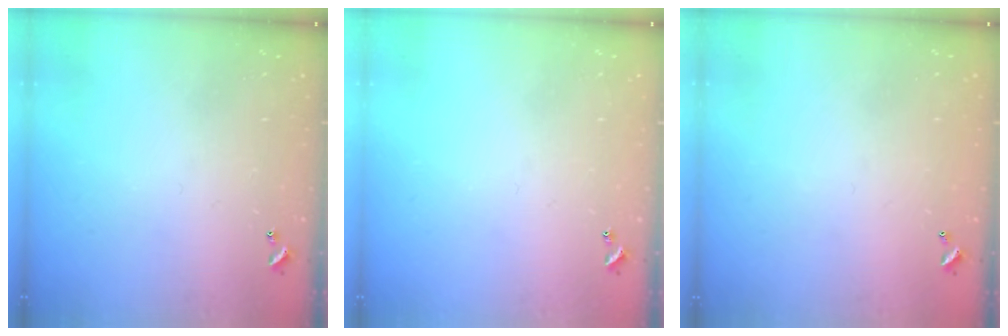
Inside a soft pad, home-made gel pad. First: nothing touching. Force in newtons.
{"total": 0.0}
{"total": 2.7, "press": 2.7, "slide": 0.1}